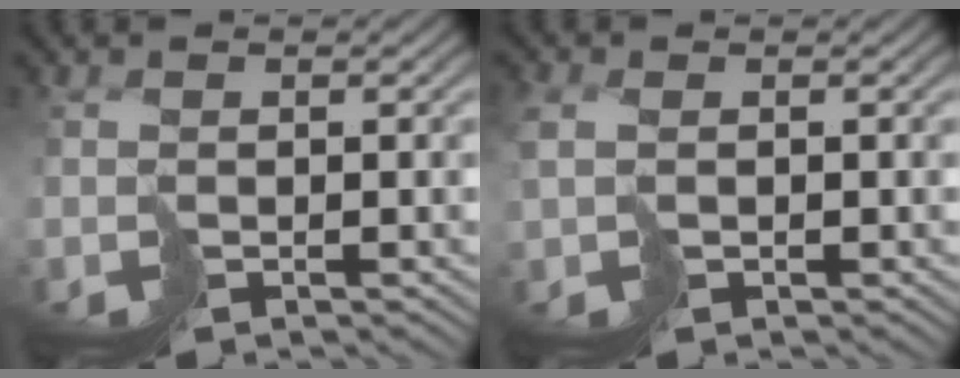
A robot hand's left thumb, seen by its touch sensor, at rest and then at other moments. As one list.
[{"total": 2.8, "force": [0.3, 2.0, 1.9], "torque": [-0.060, -0.001, 0.009]}]